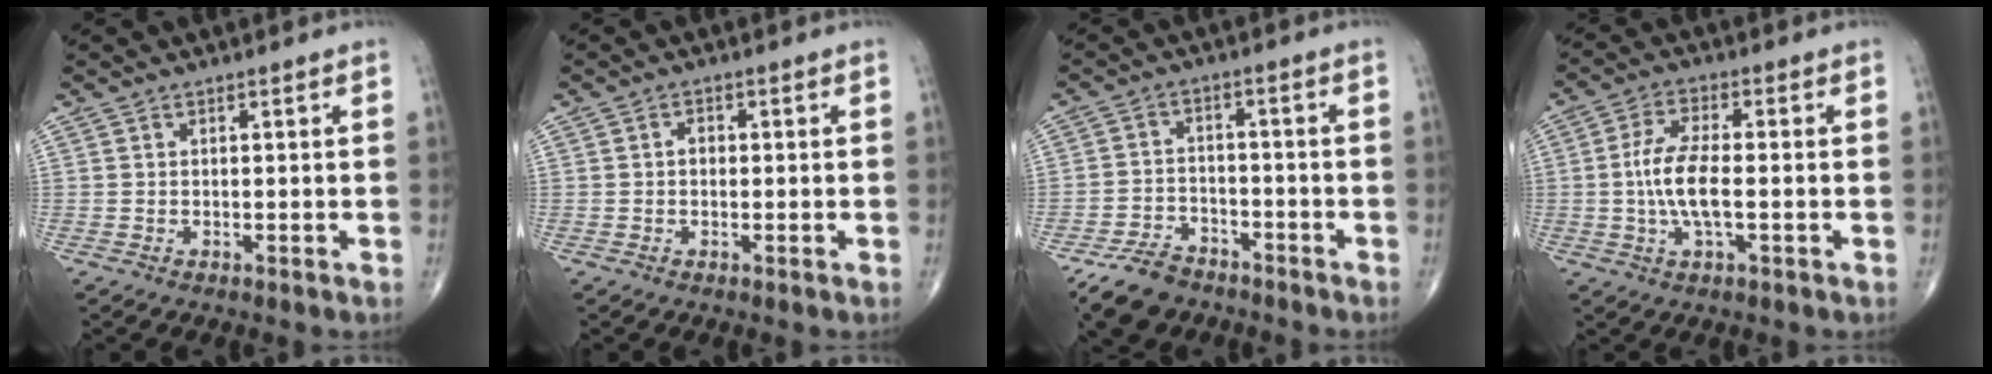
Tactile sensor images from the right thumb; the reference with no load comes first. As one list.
[{"total": 1.5, "force": [-0.1, 1.1, 0.9], "torque": [-0.007, 0.006, -0.004]}, {"total": 8.3, "force": [-6.3, 4.6, 2.8], "torque": [-0.045, 0.029, -0.114]}, {"total": 7.5, "force": [-0.6, 2.9, 6.9], "torque": [-0.144, -0.002, -0.014]}]